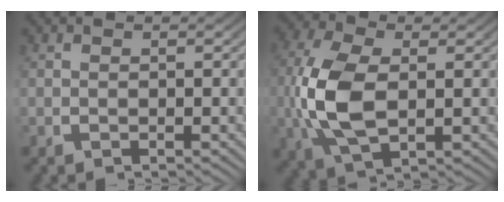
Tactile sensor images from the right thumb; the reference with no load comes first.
{"total": 8.8, "force": [-0.3, 5.4, 6.9], "torque": [-0.180, -0.028, 0.011]}